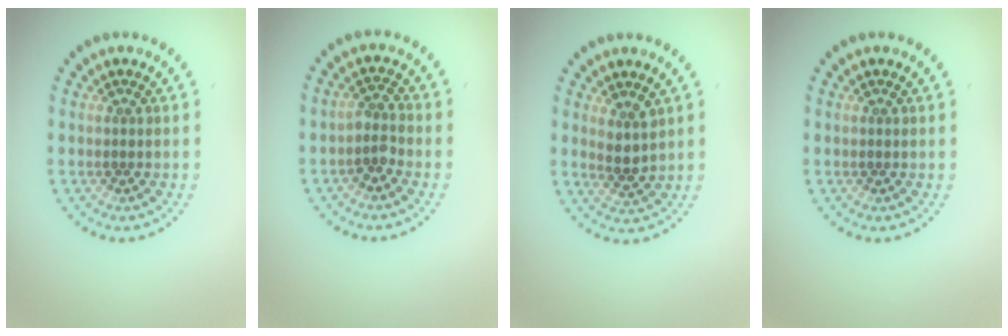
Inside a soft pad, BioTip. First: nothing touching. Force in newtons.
{"total": 1.8, "press": 1.3, "slide": 1.2}
{"total": 2.3, "press": 1.8, "slide": 1.5}
{"total": 0.0}